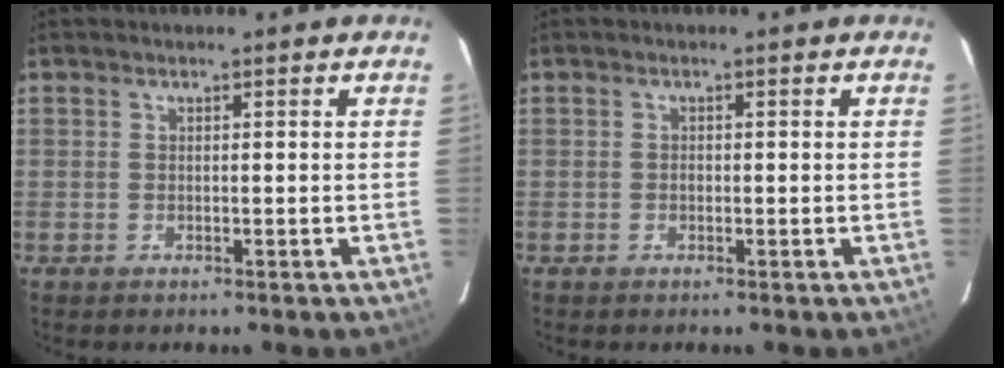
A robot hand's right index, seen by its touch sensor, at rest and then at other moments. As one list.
[{"total": 0.5, "force": [-0.2, 0.4, 0.2], "torque": [-0.003, 0.002, -0.005]}]